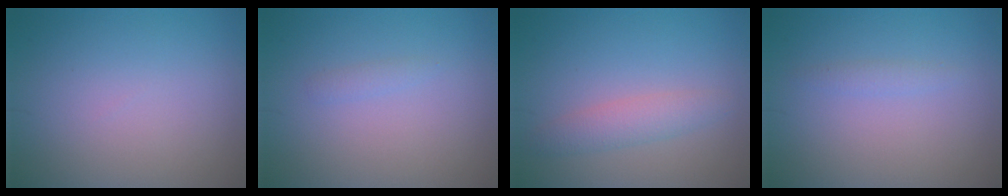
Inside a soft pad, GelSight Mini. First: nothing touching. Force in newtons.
{"total": 0.7, "press": 0.7, "slide": 0.1}
{"total": 2.4, "press": 2.4, "slide": 0.0}
{"total": 0.8, "press": 0.8, "slide": 0.1}